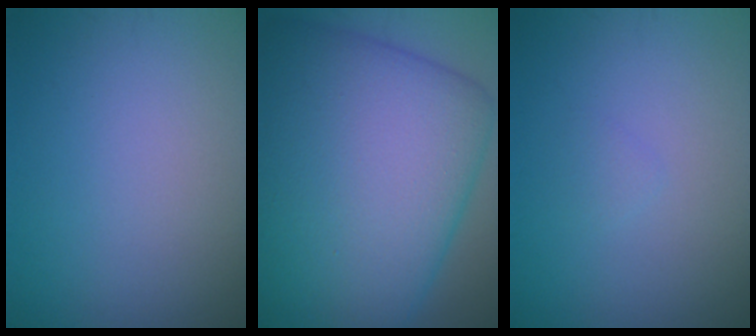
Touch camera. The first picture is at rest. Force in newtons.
{"total": 17.3, "press": 17.3, "slide": 0.2}
{"total": 0.6, "press": 0.6, "slide": 0.1}